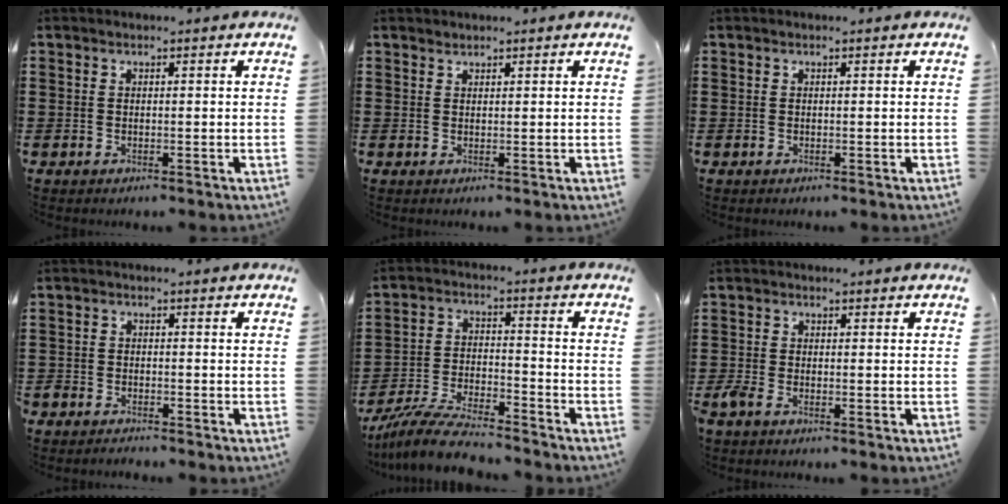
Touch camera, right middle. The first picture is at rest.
{"total": 1.0, "force": [0.9, 0.3, -0.1], "torque": [0.000, 0.000, 0.018]}
{"total": 0.0}
{"total": 2.2, "force": [-2.2, 0.3, -0.2], "torque": [-0.002, 0.001, -0.049]}
{"total": 8.6, "force": [-7.9, 0.9, 3.2], "torque": [-0.070, 0.010, -0.157]}
{"total": 1.5, "force": [-1.1, 0.4, 1.0], "torque": [-0.041, -0.008, -0.028]}